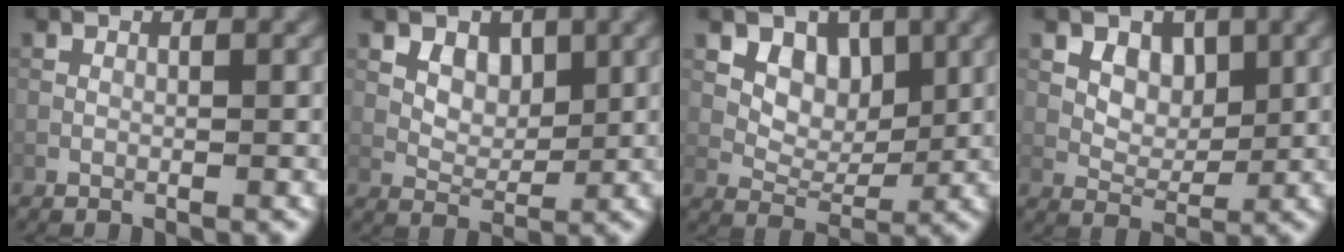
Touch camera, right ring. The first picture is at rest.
{"total": 2.8, "force": [1.1, 2.2, 1.5], "torque": [-0.029, -0.020, 0.034]}
{"total": 4.4, "force": [1.8, 3.4, 2.1], "torque": [-0.035, -0.024, 0.048]}
{"total": 3.3, "force": [1.4, 2.6, 1.7], "torque": [-0.031, -0.021, 0.043]}